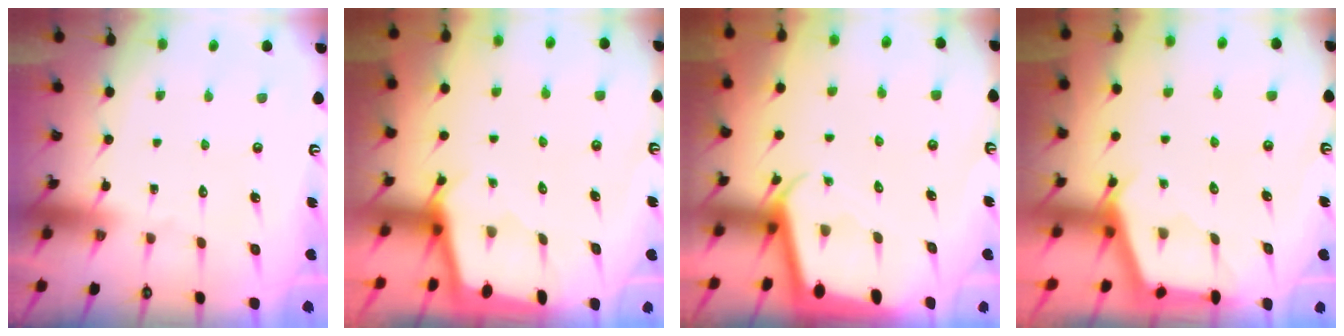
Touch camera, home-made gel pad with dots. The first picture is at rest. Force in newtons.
{"total": 1.8, "press": 1.8, "slide": 0.3}
{"total": 2.2, "press": 2.2, "slide": 0.2}
{"total": 2.5, "press": 2.5, "slide": 0.3}